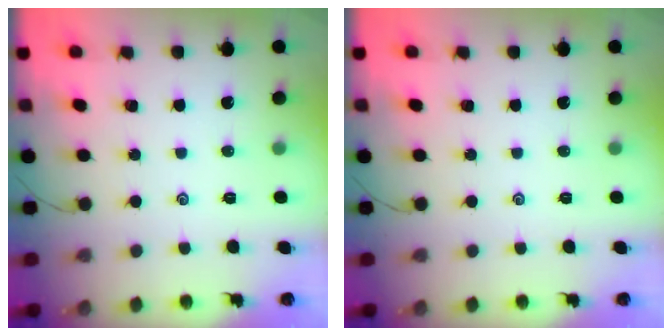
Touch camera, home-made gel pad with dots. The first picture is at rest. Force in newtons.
{"total": 0.0}